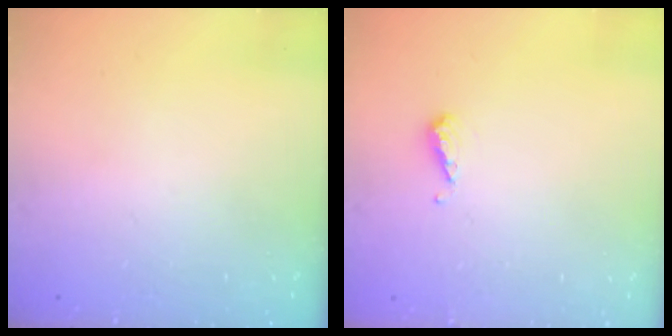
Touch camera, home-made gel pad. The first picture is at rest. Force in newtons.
{"total": 3.8, "press": 3.7, "slide": 0.3}